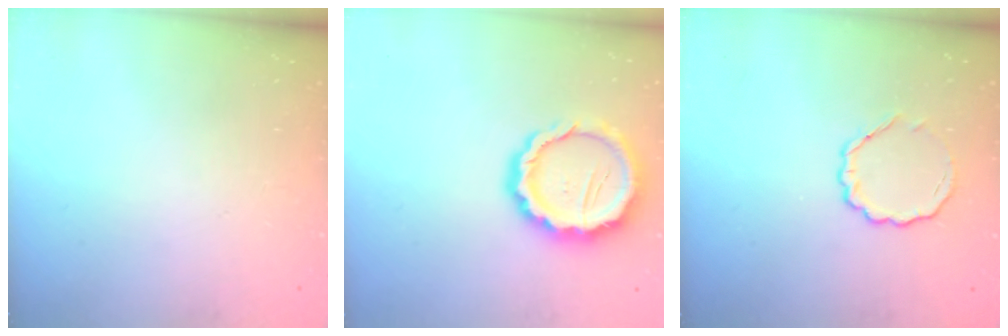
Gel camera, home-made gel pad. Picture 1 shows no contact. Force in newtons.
{"total": 12.8, "press": 12.6, "slide": 2.1}
{"total": 6.2, "press": 6.1, "slide": 1.4}